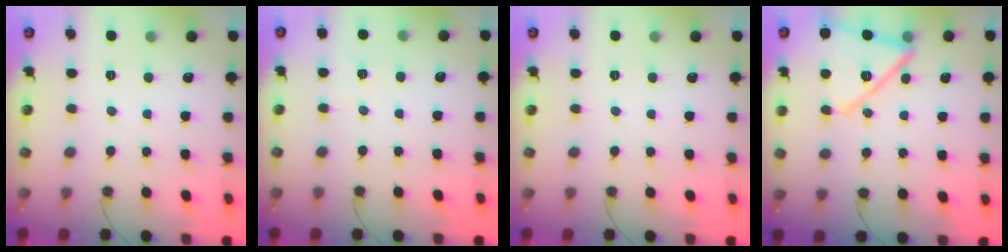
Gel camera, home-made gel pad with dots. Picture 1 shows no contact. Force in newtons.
{"total": 2.7, "press": 2.5, "slide": 1.0}
{"total": 0.0}
{"total": 16.1, "press": 16.1, "slide": 0.9}